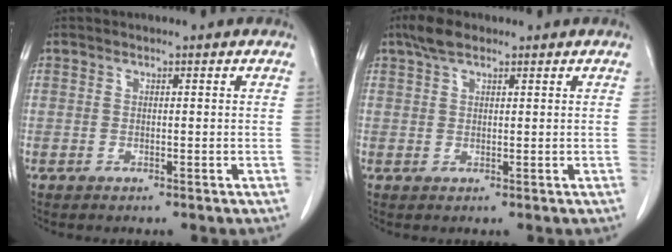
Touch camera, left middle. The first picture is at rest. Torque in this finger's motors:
{"motor_torque": [0.09, -0.09, -0.46, -0.10]}